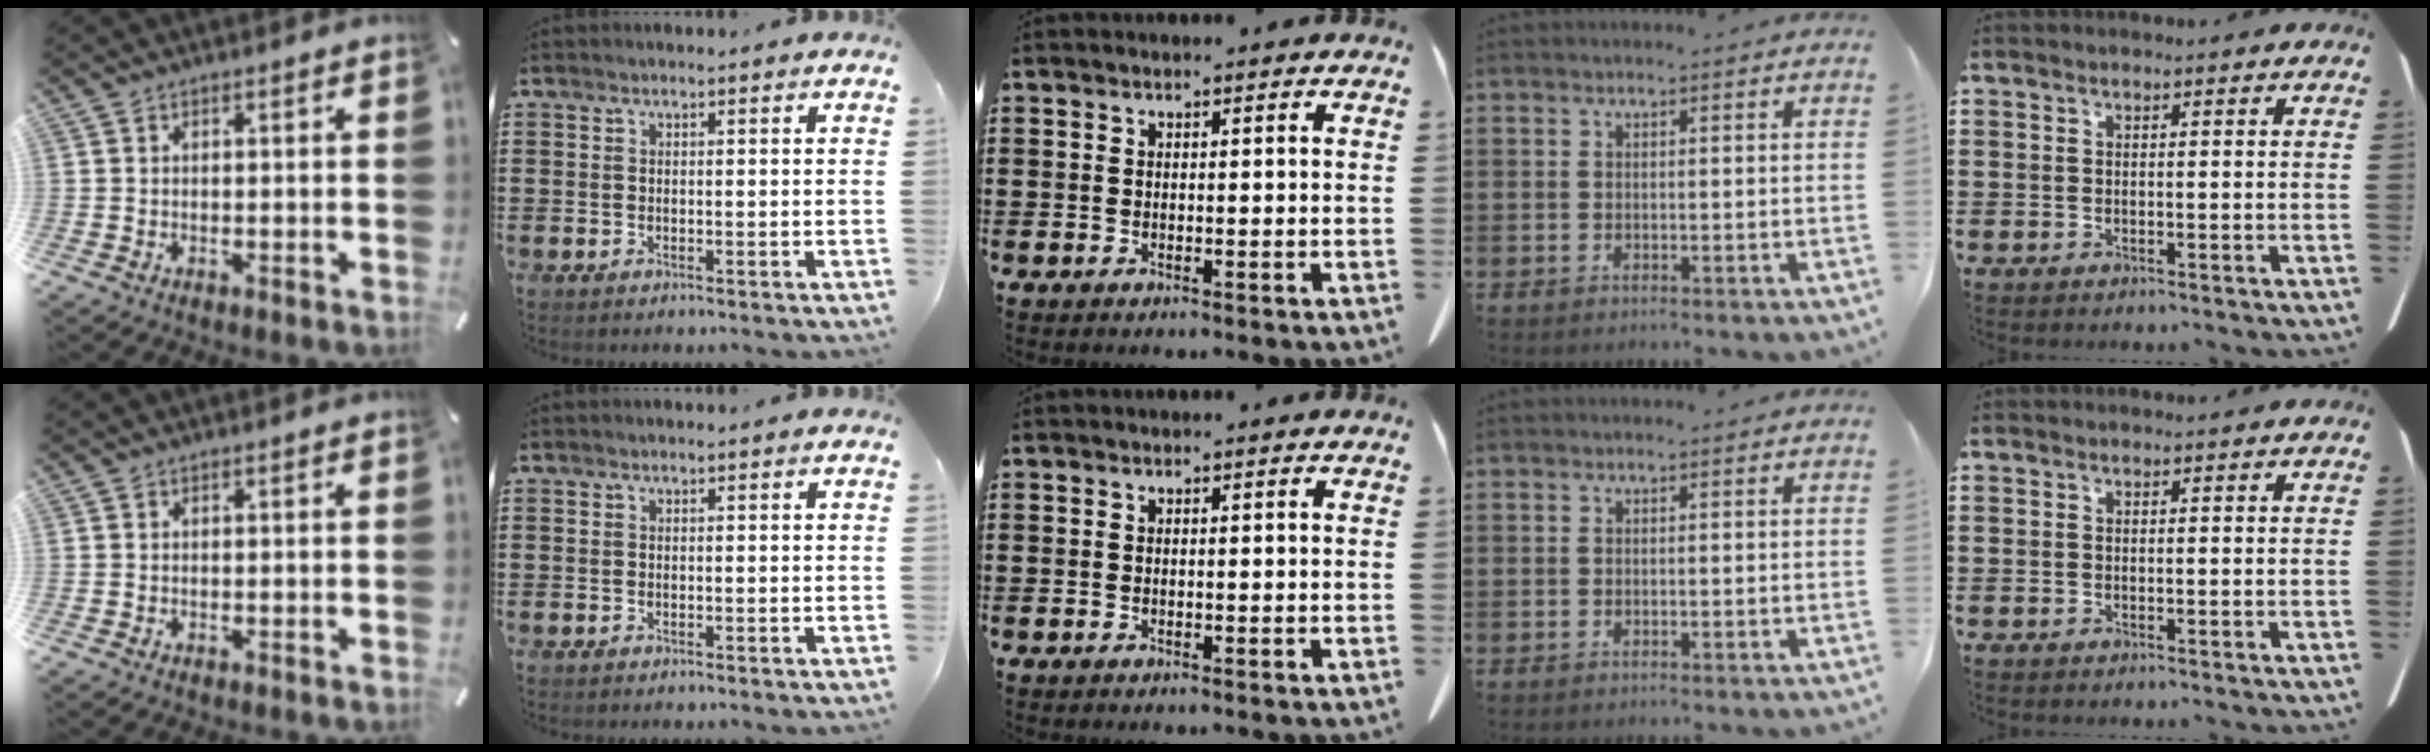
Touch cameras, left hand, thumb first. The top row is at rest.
{}